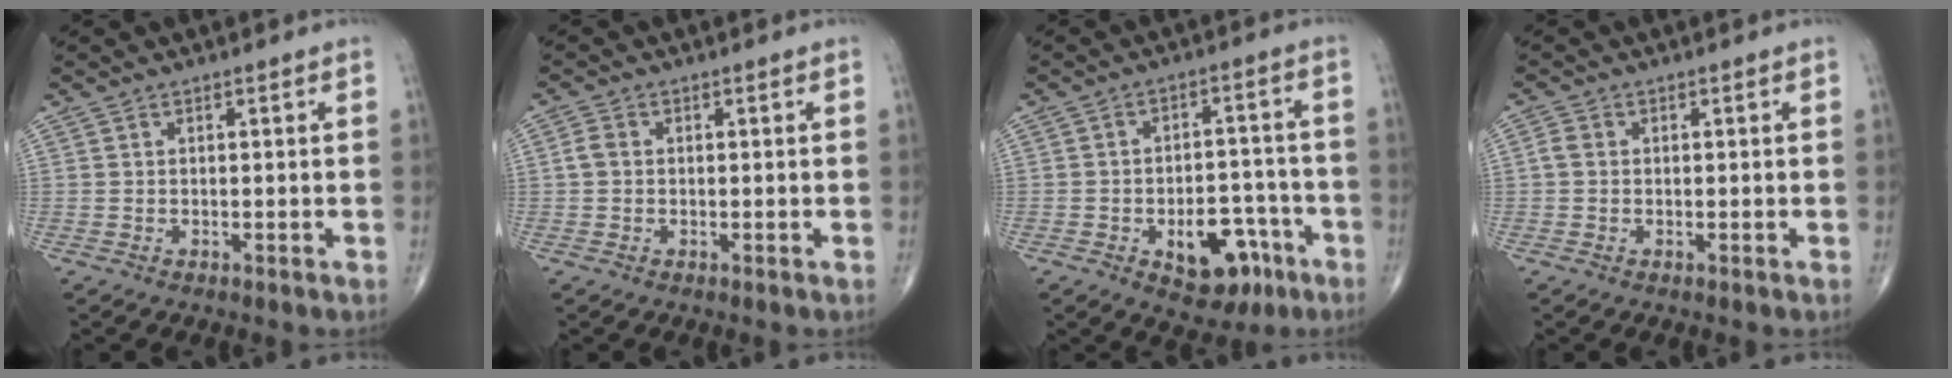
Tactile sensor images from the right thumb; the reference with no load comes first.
{"total": 2.1, "force": [0.0, 1.6, 1.3], "torque": [-0.024, 0.006, -0.003]}
{"total": 11.7, "force": [-5.3, 6.8, 7.8], "torque": [-0.074, 0.042, -0.066]}
{"total": 1.5, "force": [-0.1, 1.4, 0.6], "torque": [-0.003, 0.003, -0.004]}